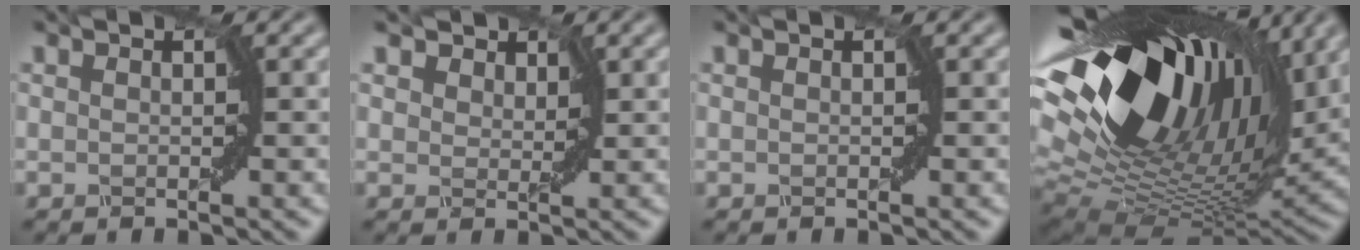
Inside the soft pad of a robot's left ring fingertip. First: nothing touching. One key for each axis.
{"total": 3.1, "fx": 2.3, "fy": 1.7, "fz": 1.2, "tx": -0.037, "ty": -0.005, "tz": 0.035}
{"total": 0.0}
{"total": 18.0, "fx": 6.9, "fy": 10.2, "fz": 13.2, "tx": -0.260, "ty": 0.022, "tz": 0.113}